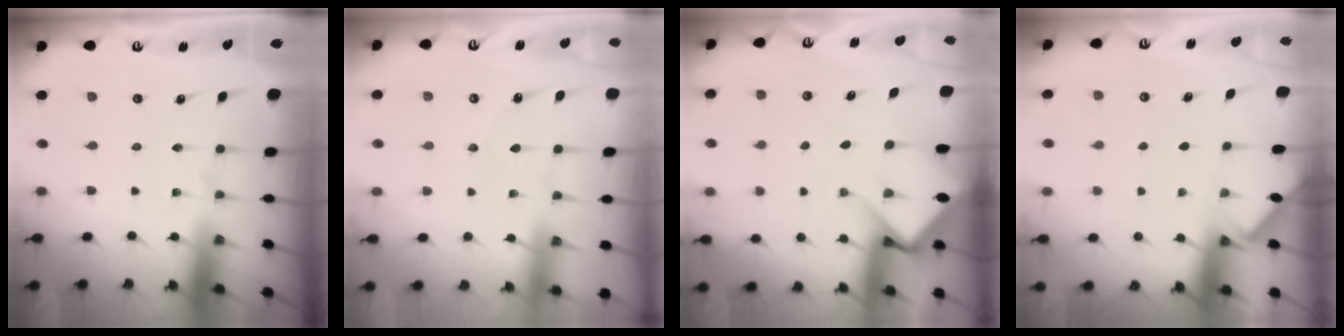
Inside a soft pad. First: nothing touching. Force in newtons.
{"total": 3.8, "press": 3.8, "slide": 0.2}
{"total": 8.5, "press": 8.4, "slide": 0.8}
{"total": 2.8, "press": 2.7, "slide": 0.4}